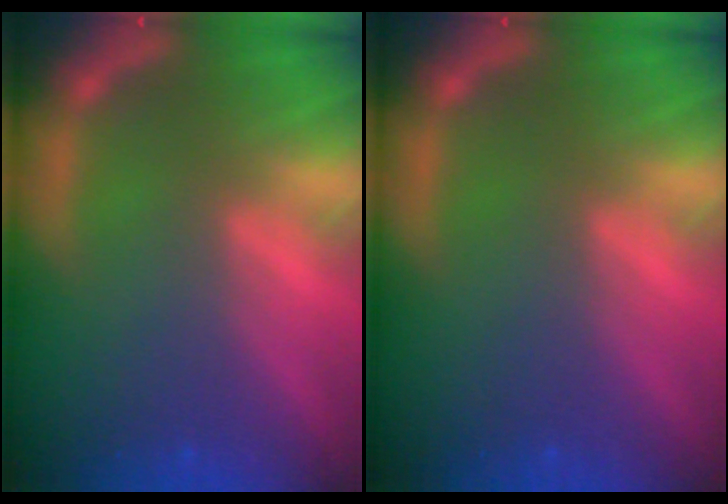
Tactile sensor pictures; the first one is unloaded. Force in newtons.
{"total": 0.0}